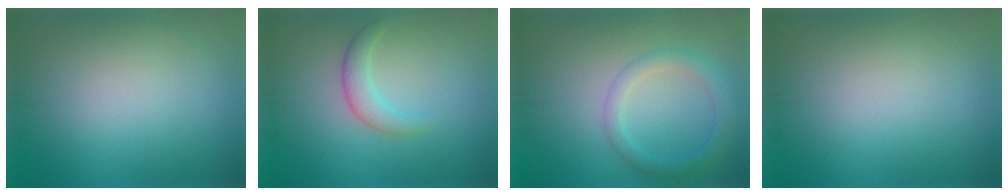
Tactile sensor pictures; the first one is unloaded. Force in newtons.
{"total": 2.3, "press": 2.3, "slide": 0.2}
{"total": 3.0, "press": 3.0, "slide": 0.2}
{"total": 0.0}